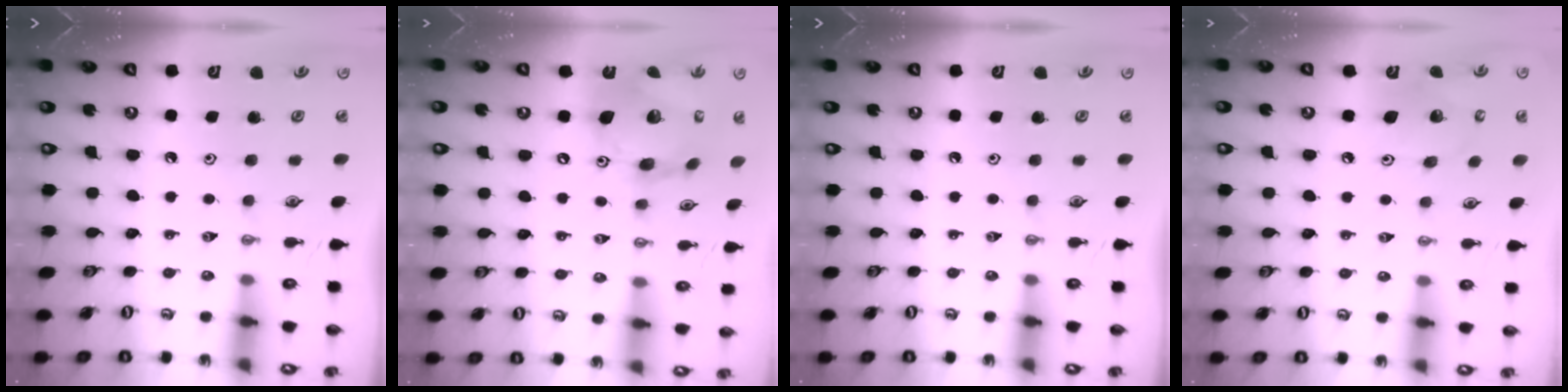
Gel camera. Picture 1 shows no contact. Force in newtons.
{"total": 17.1, "press": 17.0, "slide": 1.8}
{"total": 0.0}
{"total": 10.5, "press": 10.3, "slide": 2.1}